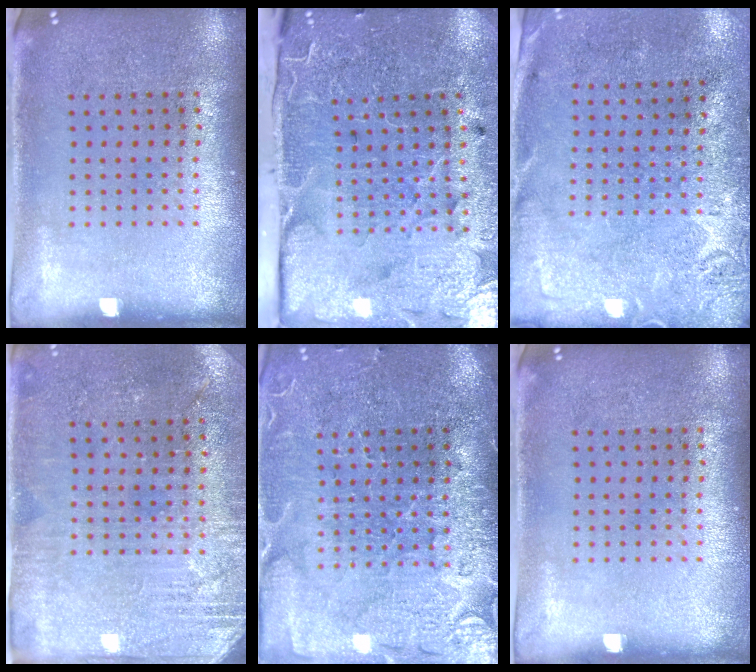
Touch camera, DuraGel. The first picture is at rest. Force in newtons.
{"total": 3.8, "press": 3.6, "slide": 1.3}
{"total": 2.7, "press": 2.2, "slide": 1.7}
{"total": 2.9, "press": 2.8, "slide": 0.9}
{"total": 3.6, "press": 3.4, "slide": 1.2}
{"total": 0.0}